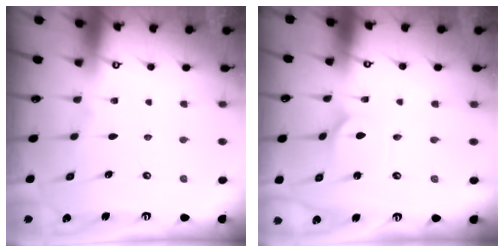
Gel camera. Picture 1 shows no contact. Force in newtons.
{"total": 2.3, "press": 2.3, "slide": 0.3}